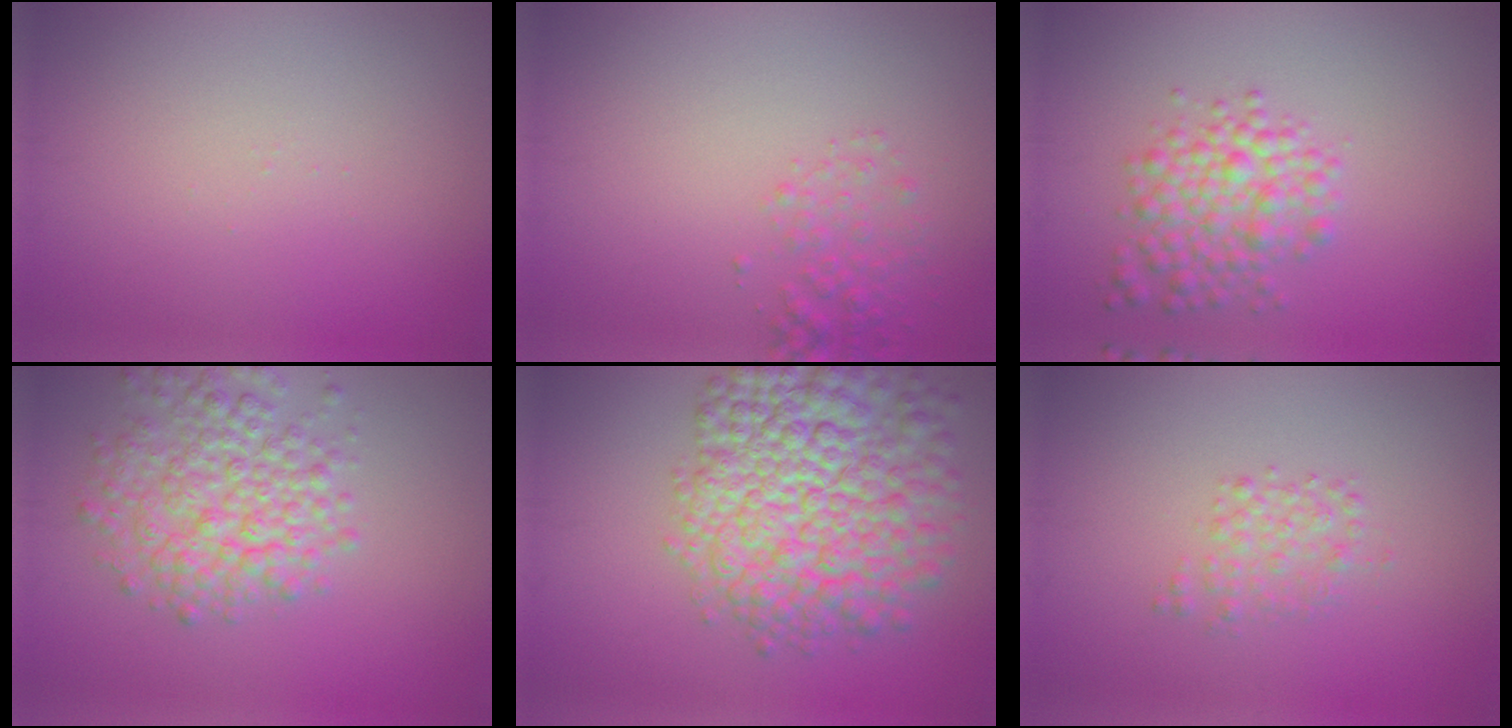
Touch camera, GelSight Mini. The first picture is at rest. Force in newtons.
{"total": 1.8, "press": 1.8, "slide": 0.1}
{"total": 4.1, "press": 4.1, "slide": 0.1}
{"total": 5.9, "press": 5.9, "slide": 0.2}
{"total": 11.7, "press": 11.7, "slide": 0.4}
{"total": 1.8, "press": 1.8, "slide": 0.0}